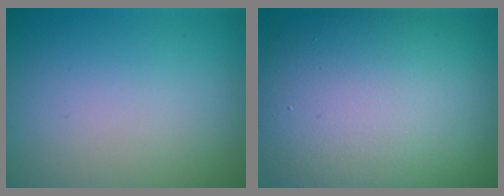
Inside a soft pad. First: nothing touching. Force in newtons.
{"total": 13.9, "press": 13.8, "slide": 1.1}